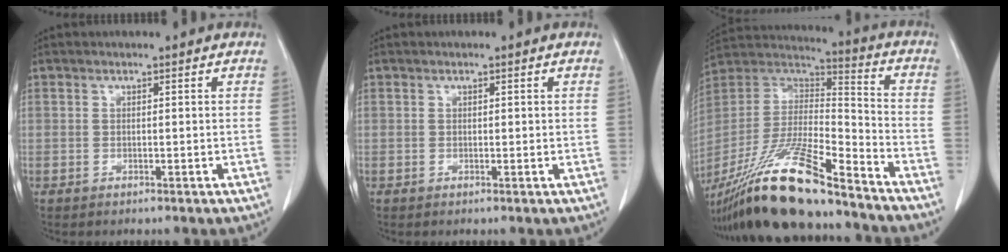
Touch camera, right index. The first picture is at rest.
{"total": 0.0}
{"total": 23.2, "force": [-18.2, 2.6, 14.1], "torque": [-0.295, -0.025, -0.335]}